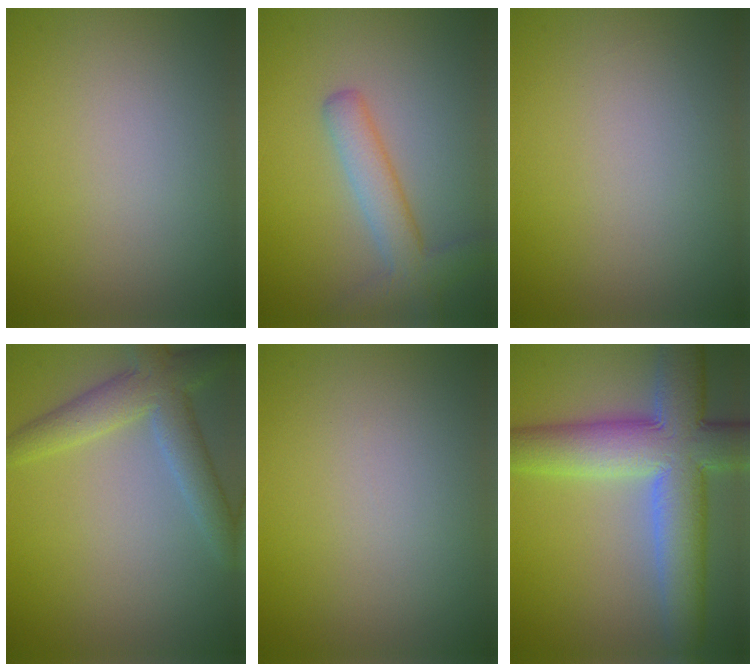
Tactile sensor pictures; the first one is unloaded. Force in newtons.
{"total": 4.0, "press": 4.0, "slide": 0.2}
{"total": 0.0}
{"total": 4.8, "press": 4.8, "slide": 0.1}
{"total": 0.0}
{"total": 11.1, "press": 11.0, "slide": 0.5}